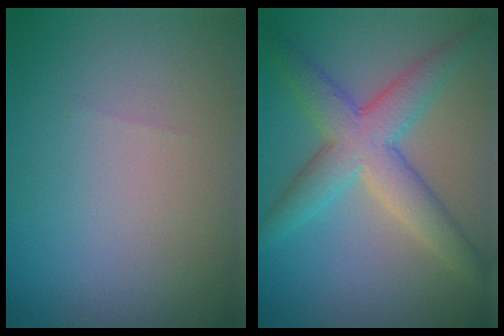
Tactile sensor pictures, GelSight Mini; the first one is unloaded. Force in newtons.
{"total": 5.8, "press": 5.8, "slide": 0.1}